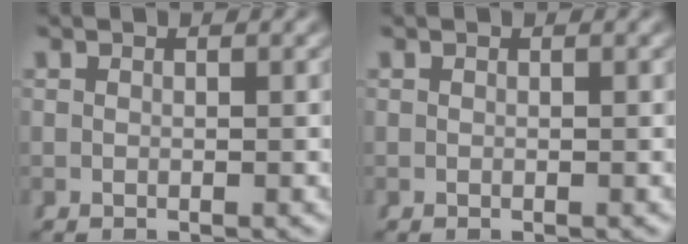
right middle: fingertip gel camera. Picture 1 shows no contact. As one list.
[{"total": 0.0}]